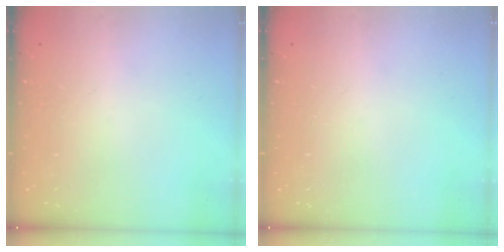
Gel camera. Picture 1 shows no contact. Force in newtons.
{"total": 0.0}